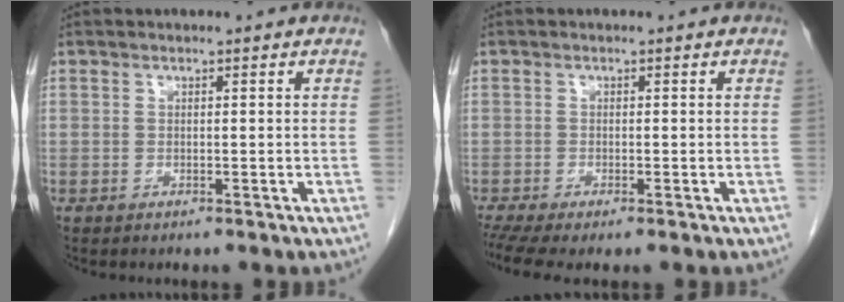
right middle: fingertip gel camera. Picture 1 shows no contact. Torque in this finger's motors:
{"motor_torque": [1.06, -0.47, 0.09, 0.05]}